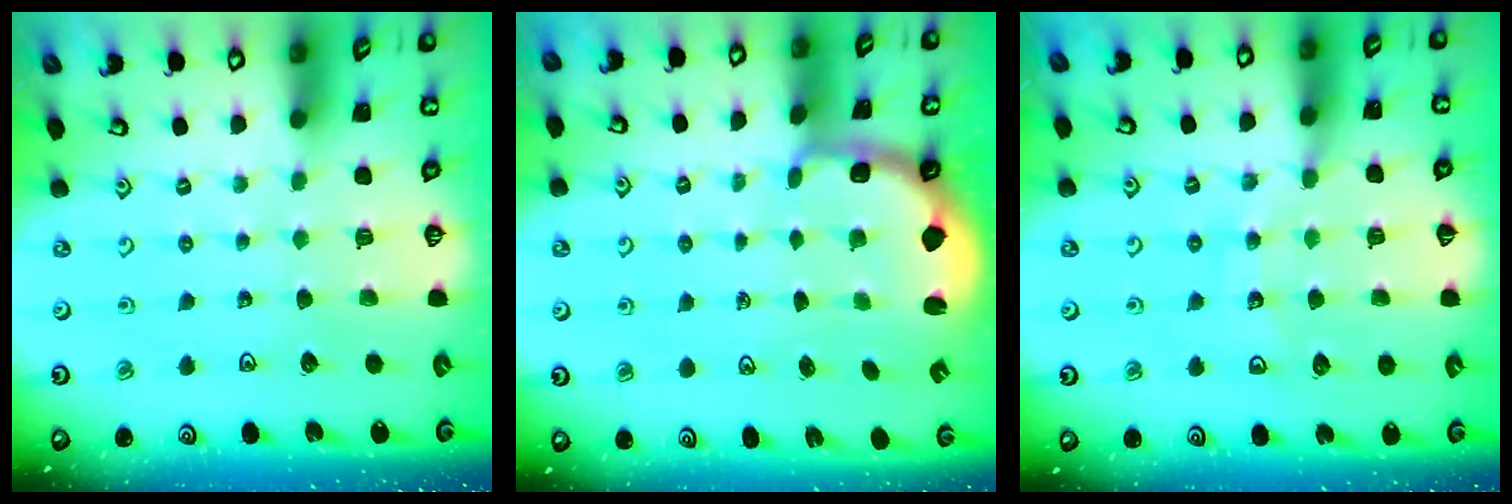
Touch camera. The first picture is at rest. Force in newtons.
{"total": 2.1, "press": 1.4, "slide": 1.6}
{"total": 12.2, "press": 11.8, "slide": 2.8}